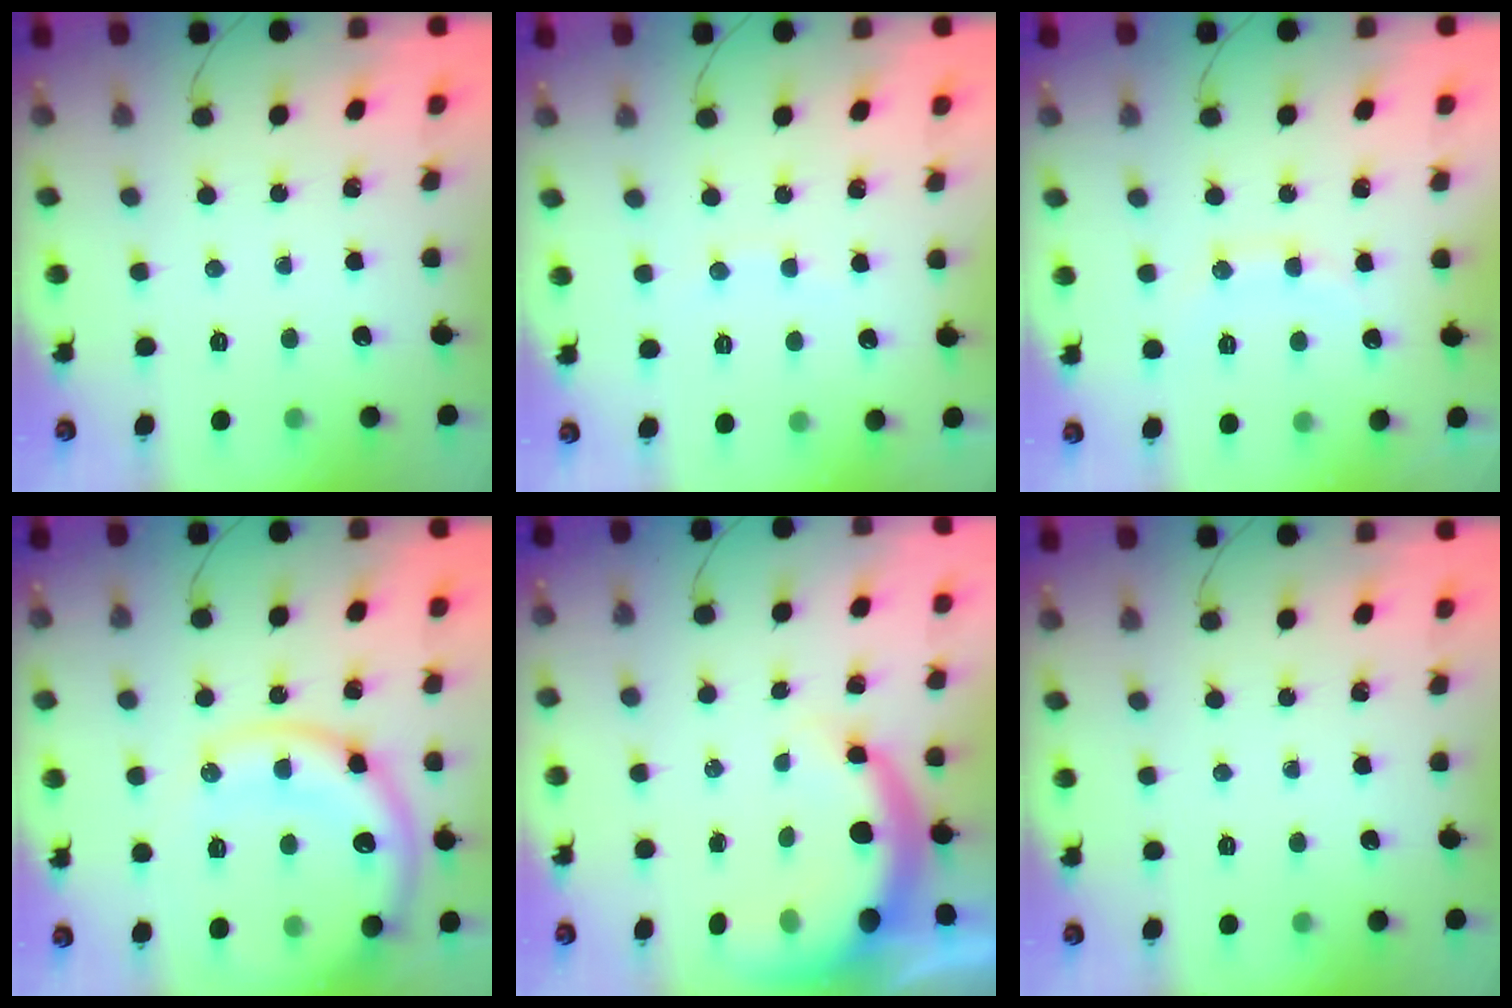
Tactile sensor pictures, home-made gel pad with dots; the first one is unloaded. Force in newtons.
{"total": 4.9, "press": 4.8, "slide": 0.9}
{"total": 9.7, "press": 9.7, "slide": 1.1}
{"total": 18.3, "press": 18.1, "slide": 2.7}
{"total": 9.9, "press": 9.6, "slide": 2.1}
{"total": 0.0}